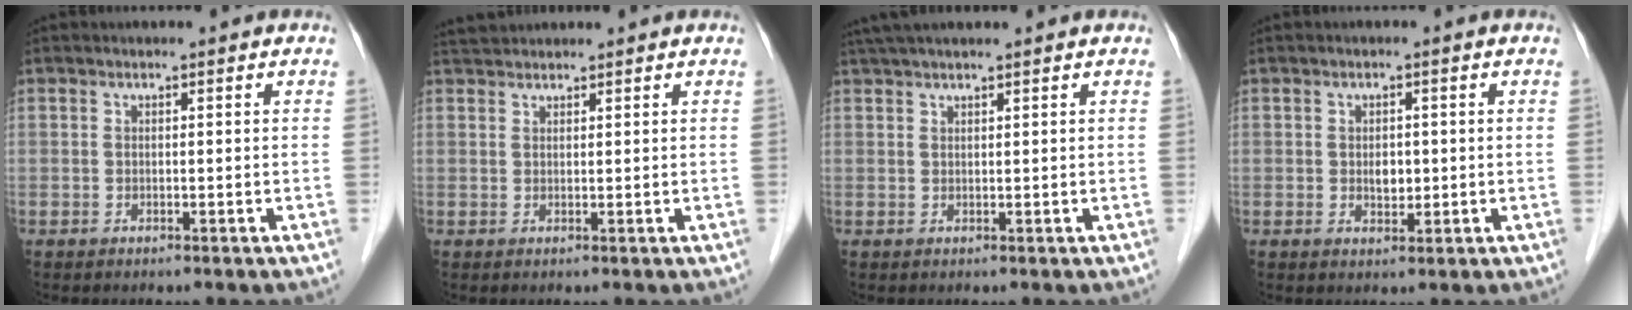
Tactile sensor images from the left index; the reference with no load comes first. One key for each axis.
{"total": 3.2, "fx": 3.1, "fy": 0.5, "fz": 0.5, "tx": -0.014, "ty": 0.028, "tz": 0.059}
{"total": 6.7, "fx": 5.8, "fy": 0.4, "fz": 3.5, "tx": -0.056, "ty": 0.040, "tz": 0.097}
{"total": 2.0, "fx": 0.2, "fy": 1.3, "fz": 1.5, "tx": -0.027, "ty": -0.002, "tz": 0.005}